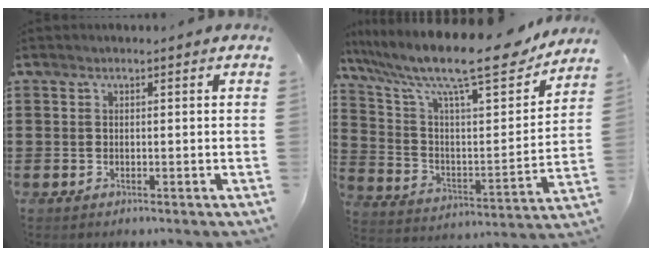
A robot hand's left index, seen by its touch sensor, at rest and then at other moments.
{"total": 15.1, "force": [11.8, 2.3, 9.1], "torque": [-0.191, -0.075, 0.190]}